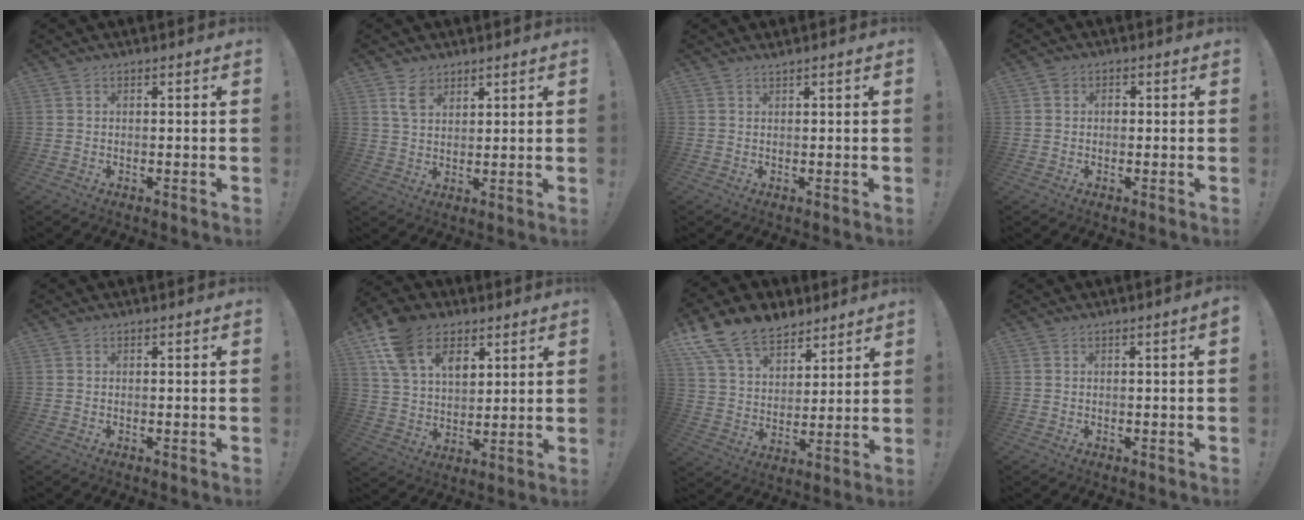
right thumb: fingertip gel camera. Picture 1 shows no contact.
{"total": 5.8, "force": [4.0, 3.4, 2.4], "torque": [-0.036, -0.016, 0.075]}
{"total": 0.7, "force": [0.6, -0.3, 0.1], "torque": [-0.006, 0.001, 0.013]}
{"total": 1.7, "force": [-0.2, 1.5, 0.7], "torque": [-0.021, 0.009, -0.003]}
{"total": 0.0}
{"total": 17.2, "force": [9.1, 11.3, 9.1], "torque": [-0.160, -0.037, 0.173]}
{"total": 15.4, "force": [11.2, 8.9, 5.8], "torque": [-0.111, -0.073, 0.213]}
{"total": 1.3, "force": [0.0, -0.2, 1.2], "torque": [-0.014, -0.004, -0.003]}